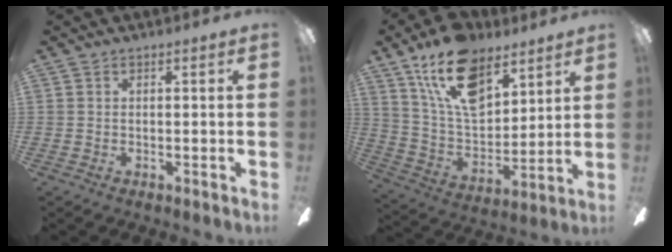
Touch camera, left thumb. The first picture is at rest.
{"total": 18.5, "force": [11.3, 10.2, 10.5], "torque": [-0.190, -0.045, 0.207]}